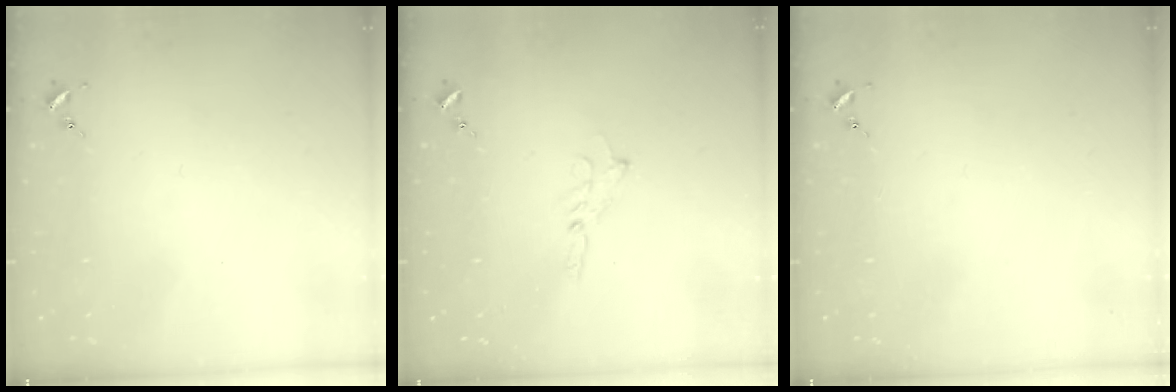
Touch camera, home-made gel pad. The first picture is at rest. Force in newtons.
{"total": 1.8, "press": 1.8, "slide": 0.2}
{"total": 0.0}